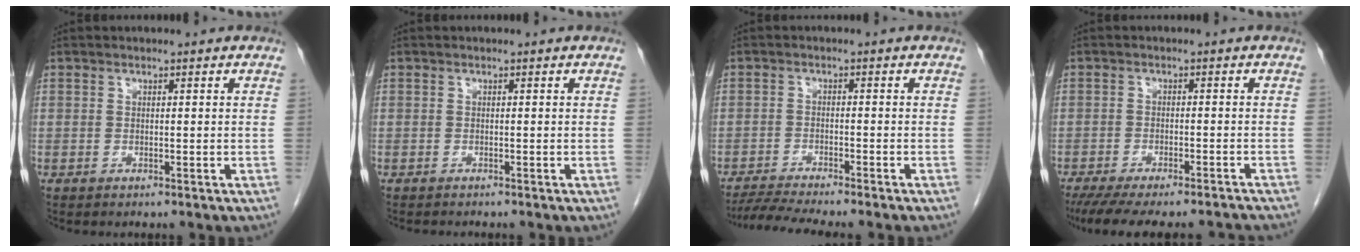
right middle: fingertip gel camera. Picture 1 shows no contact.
{"total": 1.1, "force": [-1.1, 0.2, 0.3], "torque": [-0.008, -0.002, -0.013]}
{"total": 6.8, "force": [-6.0, -1.0, 2.9], "torque": [-0.043, -0.018, -0.100]}
{"total": 15.6, "force": [-14.0, 2.1, 6.4], "torque": [-0.111, -0.022, -0.187]}